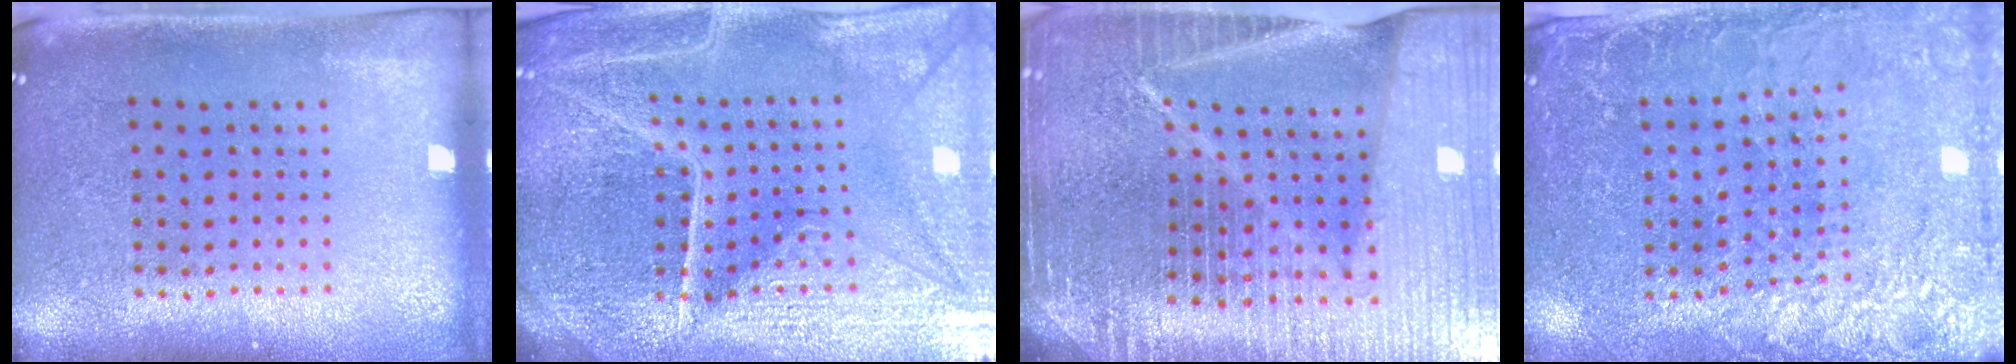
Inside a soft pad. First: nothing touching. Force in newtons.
{"total": 5.8, "press": 5.3, "slide": 2.4}
{"total": 7.2, "press": 6.1, "slide": 3.8}
{"total": 2.9, "press": 2.8, "slide": 0.7}